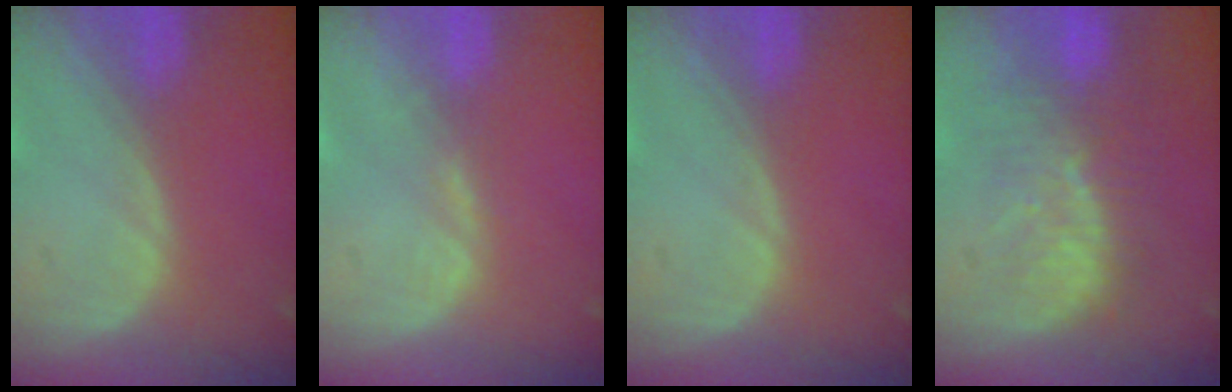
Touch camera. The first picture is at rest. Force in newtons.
{"total": 1.1, "press": 1.1, "slide": 0.2}
{"total": 0.0}
{"total": 9.9, "press": 8.5, "slide": 5.0}